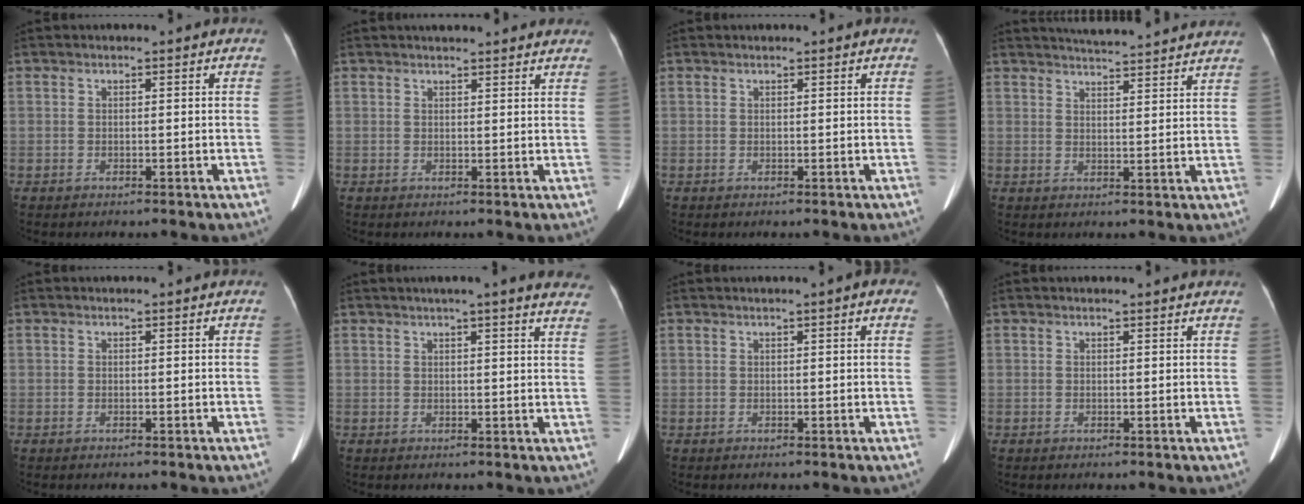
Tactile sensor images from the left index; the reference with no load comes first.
{"total": 9.5, "force": [8.7, 1.6, 3.6], "torque": [-0.039, 0.021, 0.093]}
{"total": 0.8, "force": [0.7, 0.1, 0.3], "torque": [-0.005, 0.015, 0.014]}
{"total": 14.7, "force": [13.9, 0.9, 4.7], "torque": [-0.069, 0.012, 0.172]}
{"total": 0.0}
{"total": 14.0, "force": [12.1, 1.0, 7.0], "torque": [-0.080, 0.001, 0.127]}
{"total": 2.2, "force": [1.1, 0.2, 1.9], "torque": [-0.026, 0.011, 0.013]}
{"total": 2.6, "force": [2.5, 0.2, 0.8], "torque": [-0.015, 0.010, 0.024]}